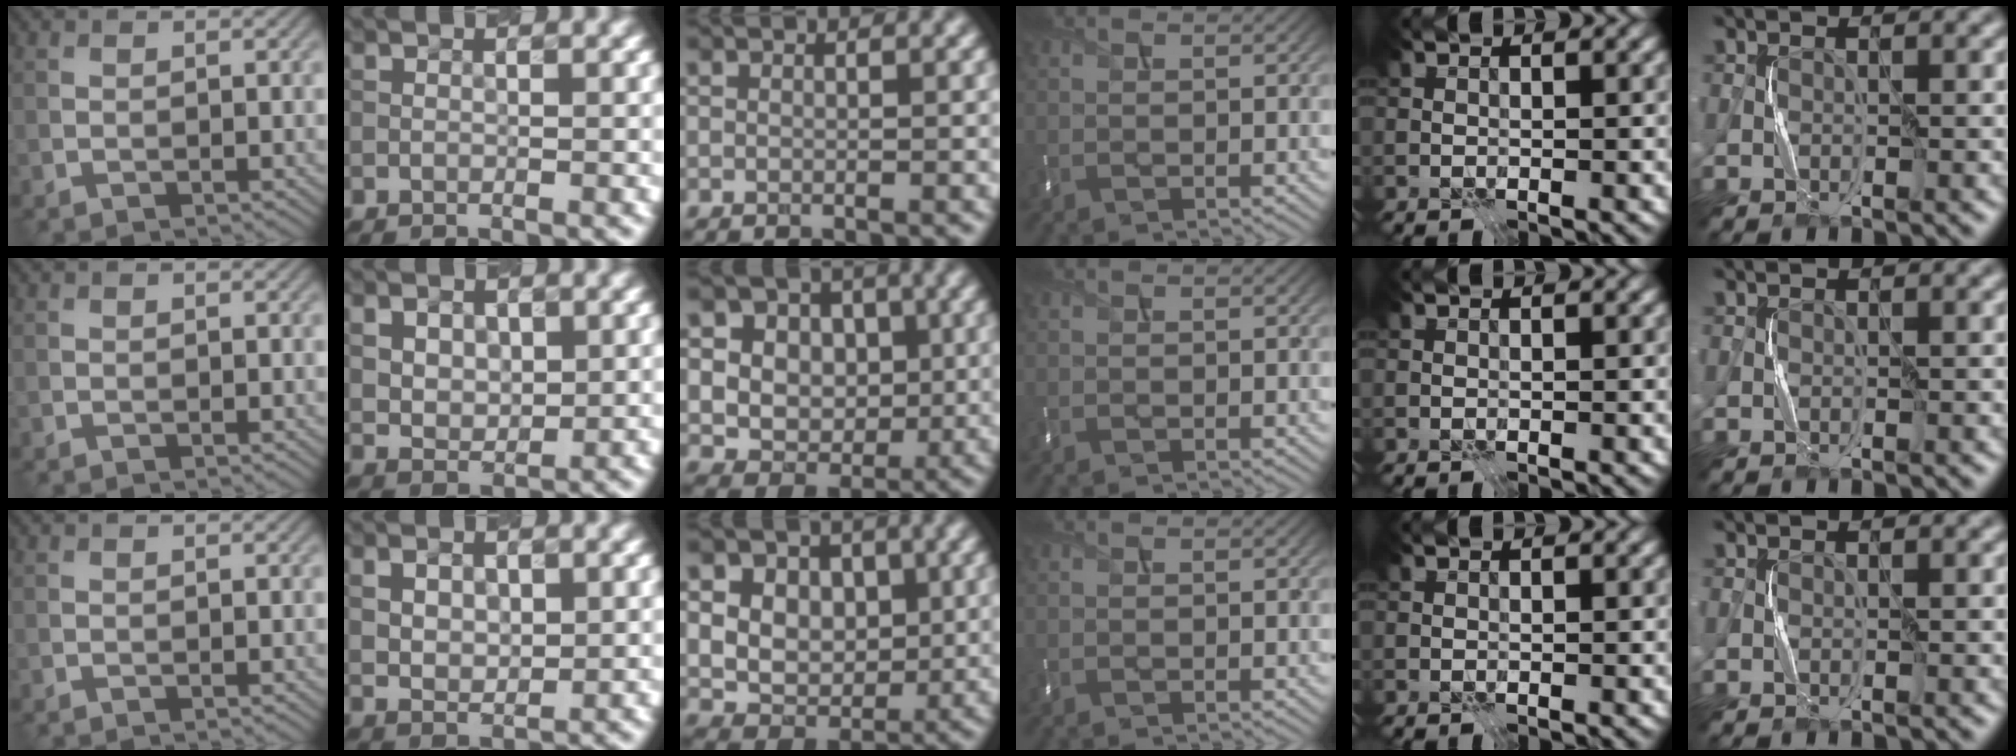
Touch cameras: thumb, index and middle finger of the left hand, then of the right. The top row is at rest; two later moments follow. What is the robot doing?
{"motion": "press", "object": "memory foam"}